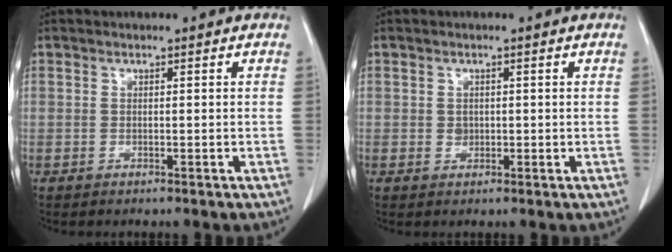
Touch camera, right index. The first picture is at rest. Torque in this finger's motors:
{"motor_torque": [0.07, -0.02, 0.00, 0.02]}